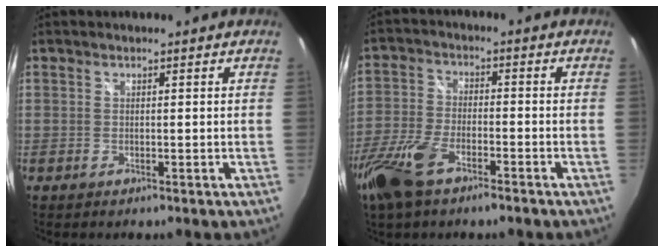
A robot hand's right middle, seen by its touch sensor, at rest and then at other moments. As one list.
[{"total": 12.1, "force": [-7.7, 4.7, 8.0], "torque": [-0.197, -0.022, -0.155]}]